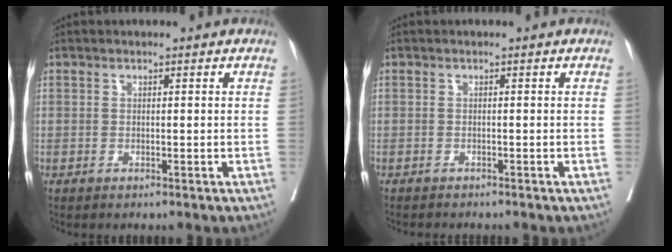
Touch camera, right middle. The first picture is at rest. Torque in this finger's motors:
{"motor_torque": [0.15, -0.19, 0.02, 0.01]}